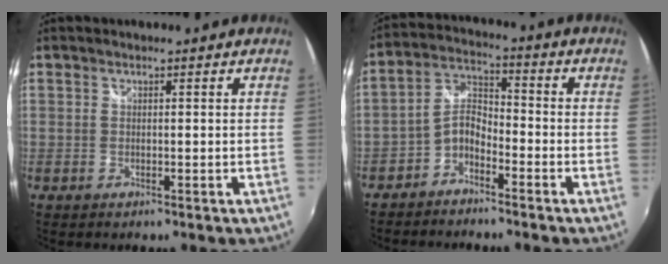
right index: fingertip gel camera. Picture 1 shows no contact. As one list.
[{"total": 5.4, "force": [-3.7, 2.7, 3.0], "torque": [-0.073, 0.021, -0.076]}]